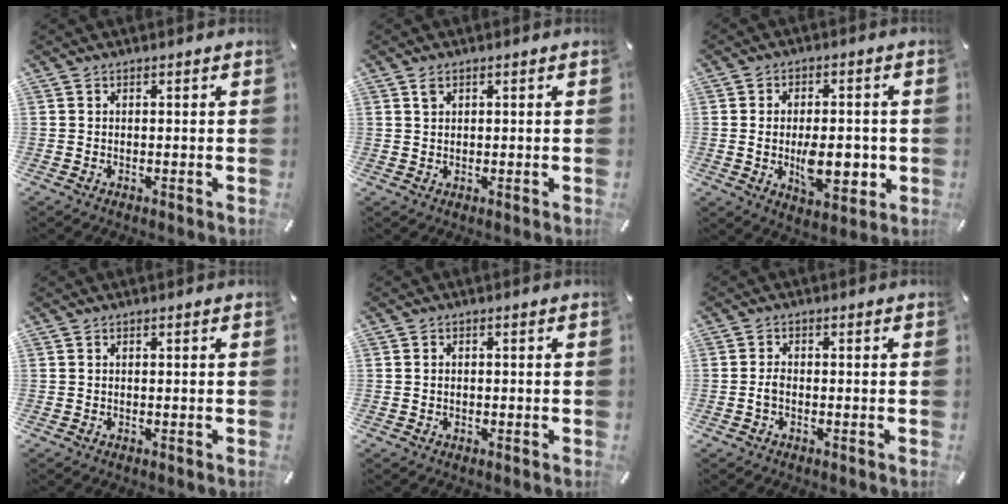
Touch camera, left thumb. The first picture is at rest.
{"total": 1.9, "force": [1.0, 1.3, 0.9], "torque": [-0.021, 0.001, 0.019]}
{"total": 10.8, "force": [-1.2, 6.7, 8.5], "torque": [-0.120, -0.003, -0.021]}
{"total": 0.0}
{"total": 1.2, "force": [-0.2, 0.9, 0.7], "torque": [-0.015, 0.004, -0.005]}
{"total": 2.0, "force": [-0.7, 1.1, 1.5], "torque": [-0.030, 0.005, -0.013]}